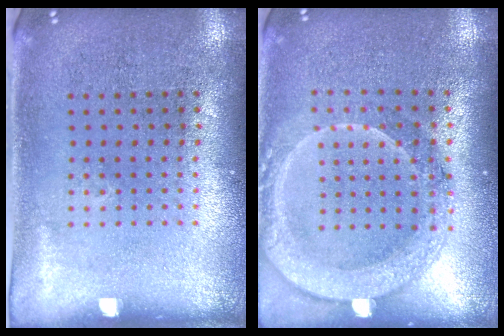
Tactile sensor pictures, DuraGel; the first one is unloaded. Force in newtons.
{"total": 2.0, "press": 1.8, "slide": 0.7}